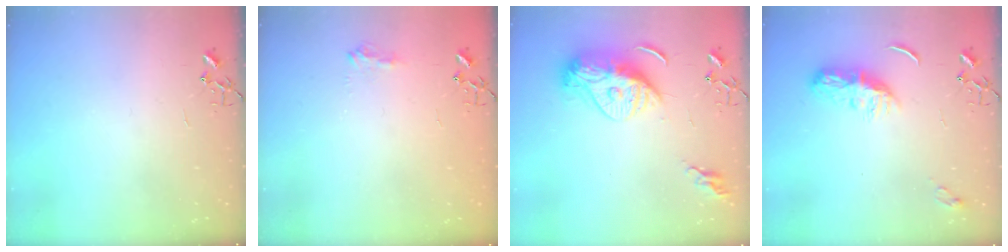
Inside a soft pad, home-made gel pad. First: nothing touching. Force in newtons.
{"total": 8.4, "press": 8.4, "slide": 0.8}
{"total": 15.5, "press": 15.4, "slide": 1.3}
{"total": 8.2, "press": 8.2, "slide": 0.4}